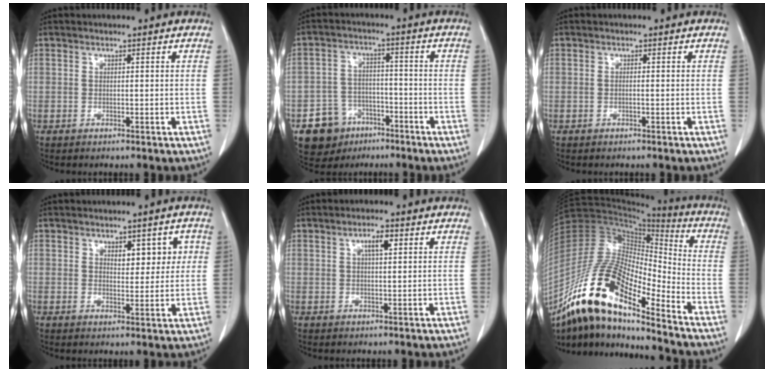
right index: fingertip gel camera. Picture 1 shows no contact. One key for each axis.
{"total": 7.9, "fx": -4.3, "fy": 6.4, "fz": 1.6, "tx": -0.032, "ty": 0.013, "tz": -0.061}
{"total": 0.0}
{"total": 4.6, "fx": 1.6, "fy": 2.5, "fz": 3.5, "tx": -0.037, "ty": 0.009, "tz": 0.027}
{"total": 2.7, "fx": 1.1, "fy": 0.6, "fz": 2.4, "tx": -0.044, "ty": 0.001, "tz": 0.018}
{"total": 20.7, "fx": -13.7, "fy": 4.6, "fz": 14.7, "tx": -0.300, "ty": 0.000, "tz": -0.249}